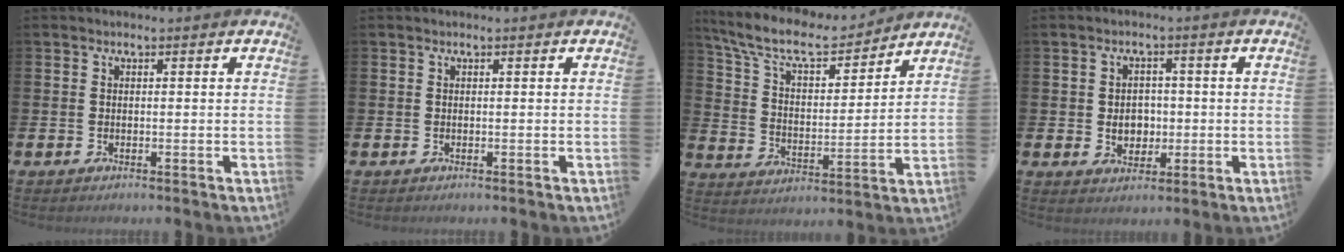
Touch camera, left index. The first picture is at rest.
{"total": 0.0}
{"total": 10.0, "force": [9.0, 2.6, 3.7], "torque": [-0.102, -0.055, 0.156]}
{"total": 3.4, "force": [-0.2, 2.9, 1.8], "torque": [-0.020, -0.002, -0.012]}